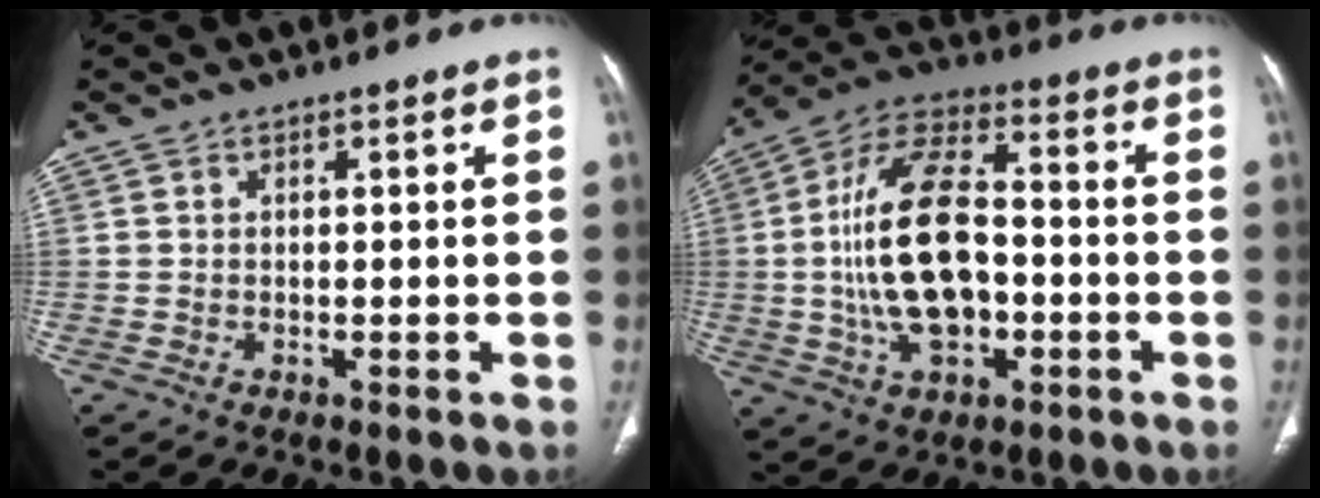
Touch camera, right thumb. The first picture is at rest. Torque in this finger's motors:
{"motor_torque": [2.58, 2.43, 2.27, -0.50, 0.74]}